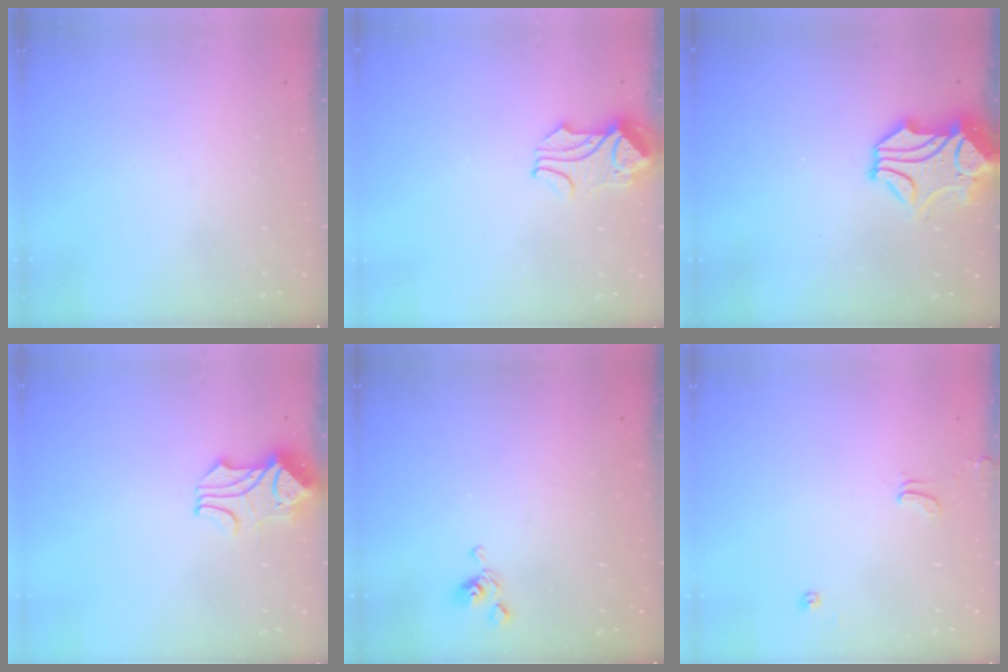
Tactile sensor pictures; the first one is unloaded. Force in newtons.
{"total": 2.7, "press": 2.6, "slide": 0.5}
{"total": 2.3, "press": 1.9, "slide": 1.3}
{"total": 1.6, "press": 1.3, "slide": 1.0}
{"total": 6.3, "press": 6.3, "slide": 0.2}
{"total": 1.3, "press": 1.2, "slide": 0.4}